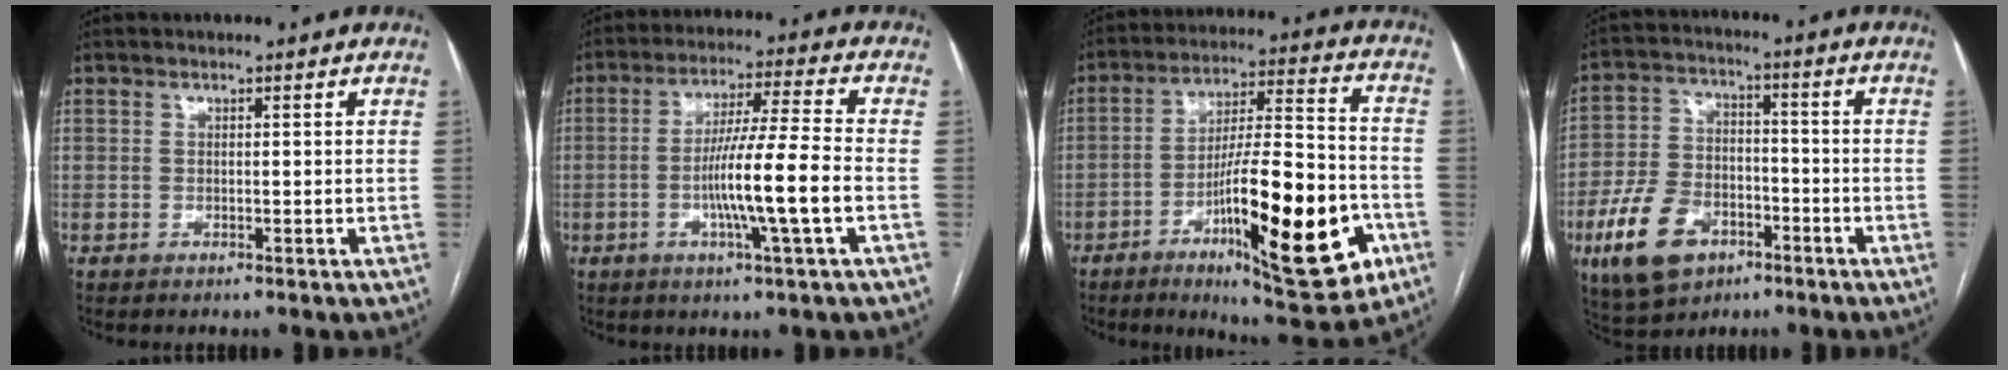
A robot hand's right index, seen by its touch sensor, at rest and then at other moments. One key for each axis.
{"total": 11.6, "fx": -2.8, "fy": -1.1, "fz": 11.2, "tx": -0.204, "ty": -0.005, "tz": -0.053}
{"total": 21.7, "fx": -8.3, "fy": 3.8, "fz": 19.7, "tx": -0.292, "ty": -0.001, "tz": -0.117}
{"total": 12.5, "fx": -6.2, "fy": 7.6, "fz": 7.8, "tx": -0.170, "ty": 0.007, "tz": -0.106}